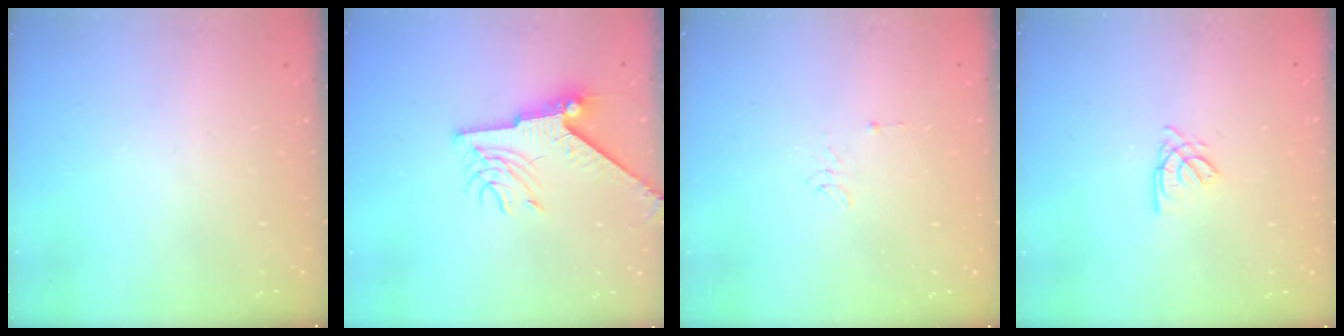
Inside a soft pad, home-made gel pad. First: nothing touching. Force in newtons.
{"total": 8.6, "press": 8.5, "slide": 0.7}
{"total": 6.3, "press": 6.3, "slide": 0.7}
{"total": 2.6, "press": 2.6, "slide": 0.1}